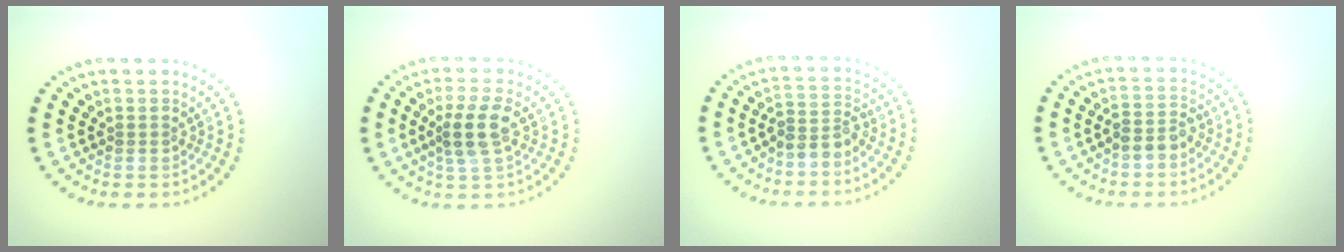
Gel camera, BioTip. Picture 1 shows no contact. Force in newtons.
{"total": 3.5, "press": 3.3, "slide": 1.3}
{"total": 2.4, "press": 1.9, "slide": 1.5}
{"total": 2.2, "press": 2.0, "slide": 0.9}